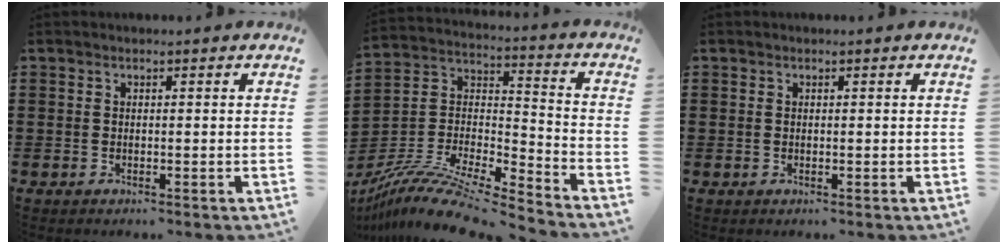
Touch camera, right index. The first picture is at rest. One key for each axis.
{"total": 11.7, "fx": -10.1, "fy": 1.7, "fz": 5.6, "tx": -0.112, "ty": 0.015, "tz": -0.203}
{"total": 0.0}